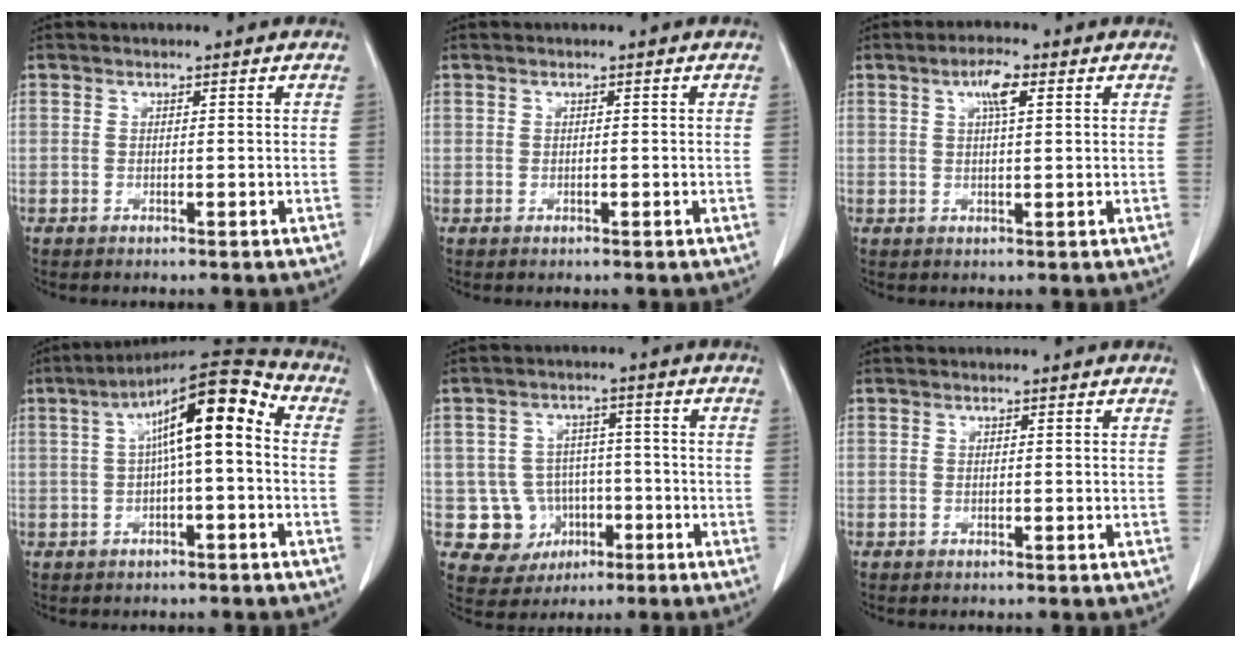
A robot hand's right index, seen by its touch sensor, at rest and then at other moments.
{"total": 0.0}
{"total": 3.8, "force": [1.6, 0.7, 3.4], "torque": [-0.065, 0.005, 0.028]}
{"total": 11.9, "force": [1.4, 2.2, 11.6], "torque": [-0.184, 0.046, 0.018]}
{"total": 8.1, "force": [-1.9, 7.7, 1.4], "torque": [-0.025, 0.017, -0.019]}
{"total": 0.0}